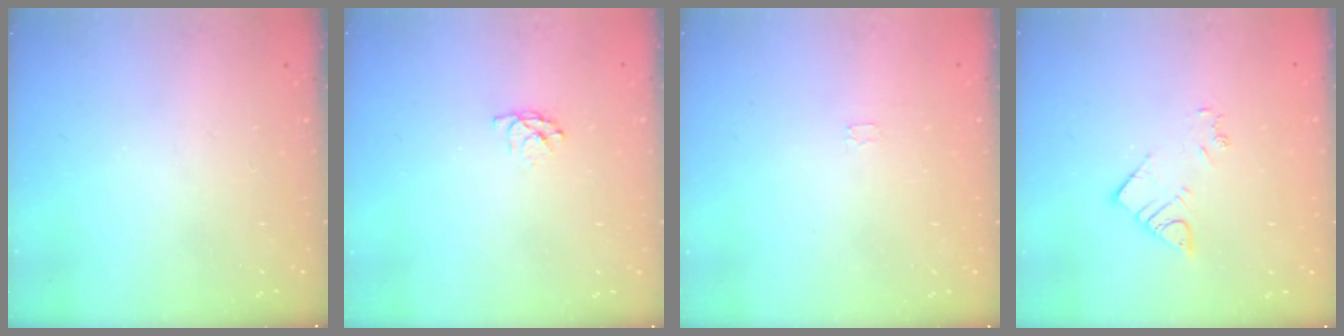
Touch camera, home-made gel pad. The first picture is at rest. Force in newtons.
{"total": 4.0, "press": 3.9, "slide": 0.5}
{"total": 2.4, "press": 2.4, "slide": 0.4}
{"total": 4.4, "press": 4.4, "slide": 0.1}